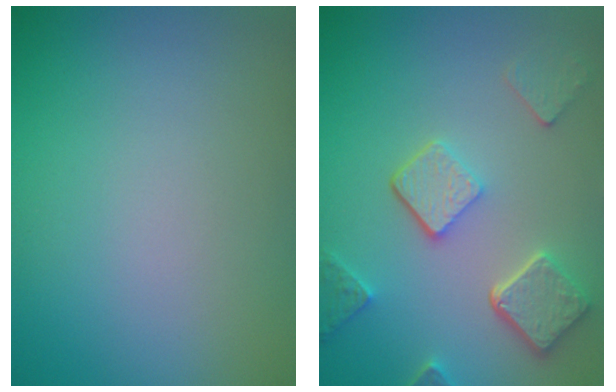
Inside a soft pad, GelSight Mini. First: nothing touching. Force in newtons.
{"total": 4.9, "press": 3.8, "slide": 3.0}